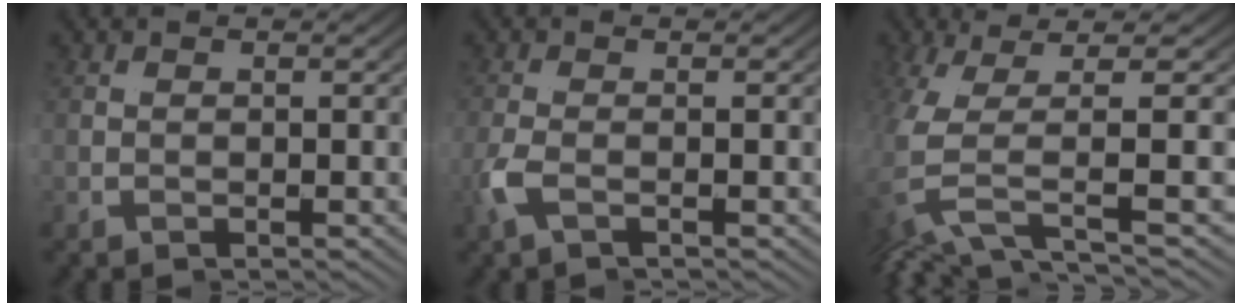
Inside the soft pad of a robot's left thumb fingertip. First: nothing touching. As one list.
[{"total": 0.7, "force": [-0.7, -0.2, 0.0], "torque": [-0.029, 0.001, -0.018]}, {"total": 3.4, "force": [2.4, -2.0, 1.2], "torque": [-0.072, 0.010, 0.049]}]